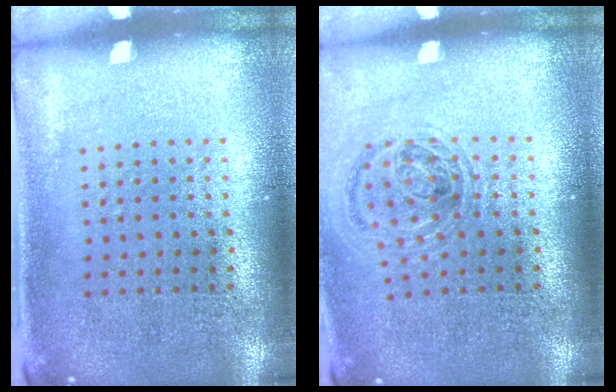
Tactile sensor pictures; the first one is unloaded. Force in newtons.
{"total": 0.9, "press": 0.9, "slide": 0.2}